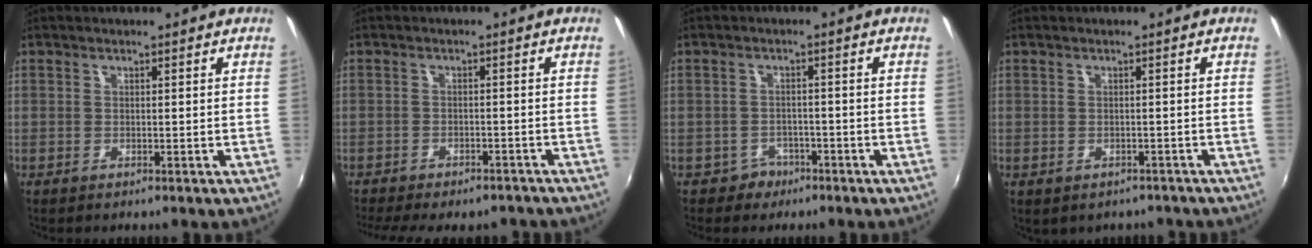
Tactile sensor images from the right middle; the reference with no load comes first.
{"total": 11.7, "force": [-9.9, 3.6, 5.0], "torque": [-0.113, -0.023, -0.134]}
{"total": 3.4, "force": [-2.2, 2.7, 0.0], "torque": [-0.009, 0.007, -0.034]}
{"total": 3.4, "force": [-2.4, 2.1, 1.3], "torque": [-0.029, -0.013, -0.025]}